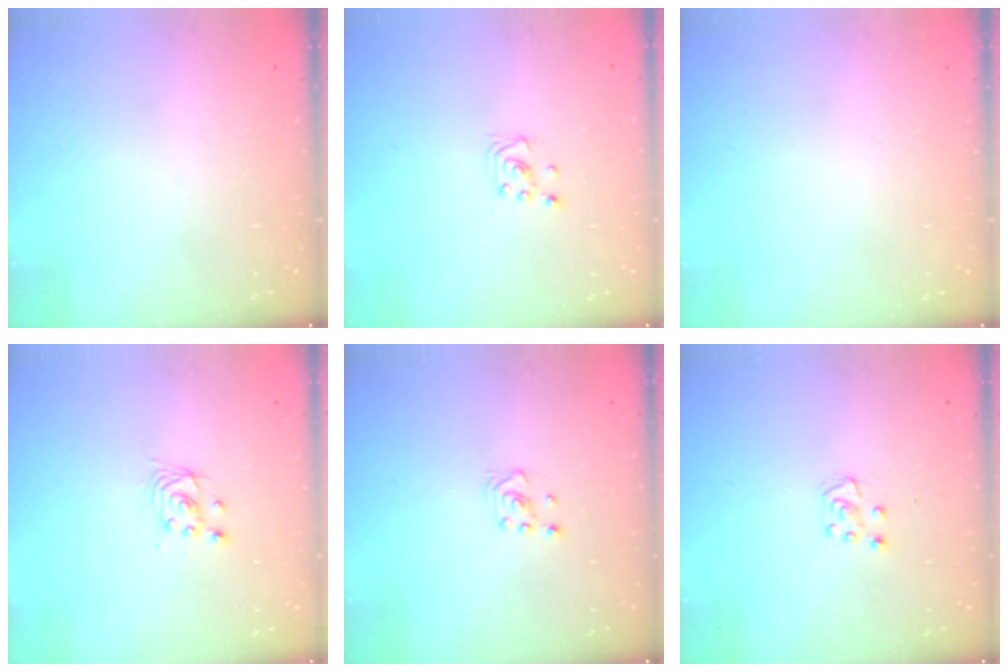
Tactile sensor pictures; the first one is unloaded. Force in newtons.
{"total": 2.1, "press": 2.1, "slide": 0.2}
{"total": 0.0}
{"total": 2.9, "press": 2.9, "slide": 0.0}
{"total": 2.8, "press": 2.6, "slide": 1.0}
{"total": 5.1, "press": 5.0, "slide": 0.6}